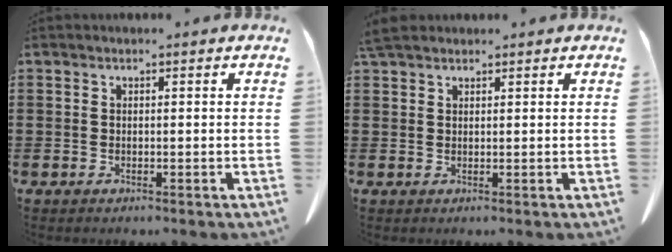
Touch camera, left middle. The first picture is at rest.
{"total": 2.7, "force": [2.2, 0.9, 1.2], "torque": [-0.032, 0.004, 0.044]}